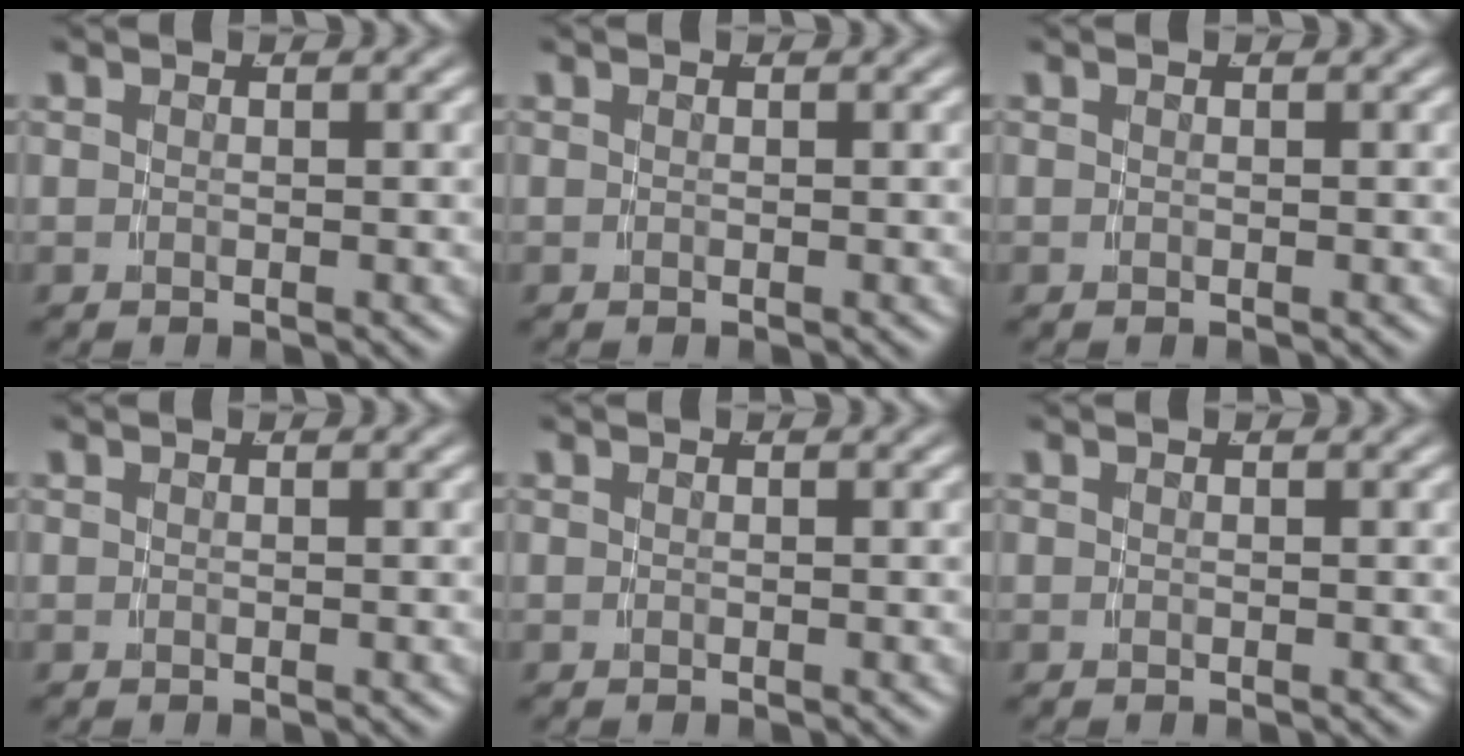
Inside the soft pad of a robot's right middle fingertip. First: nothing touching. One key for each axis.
{"total": 0.0}
{"total": 0.0}
{"total": 0.0}
{"total": 0.0}
{"total": 0.0}